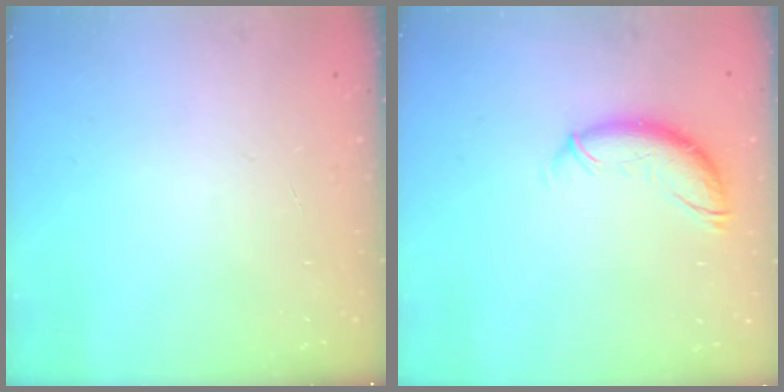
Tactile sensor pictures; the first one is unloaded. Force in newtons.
{"total": 10.8, "press": 10.6, "slide": 1.8}